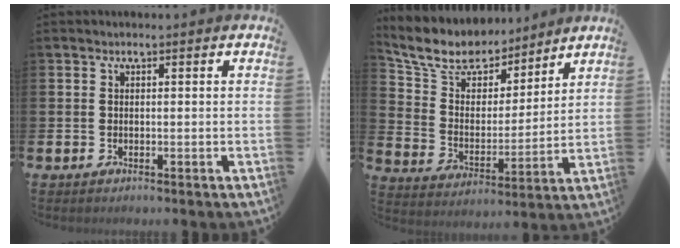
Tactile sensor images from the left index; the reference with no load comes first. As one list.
[{"total": 9.4, "force": [8.3, 3.9, 1.9], "torque": [-0.084, -0.053, 0.150]}]